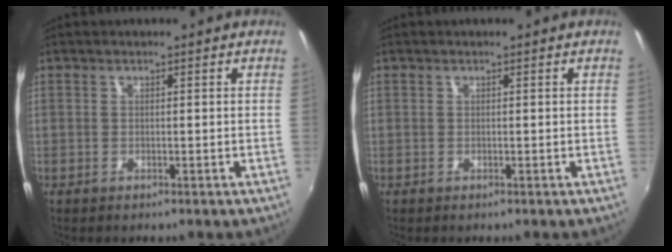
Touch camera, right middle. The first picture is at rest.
{"total": 0.0}